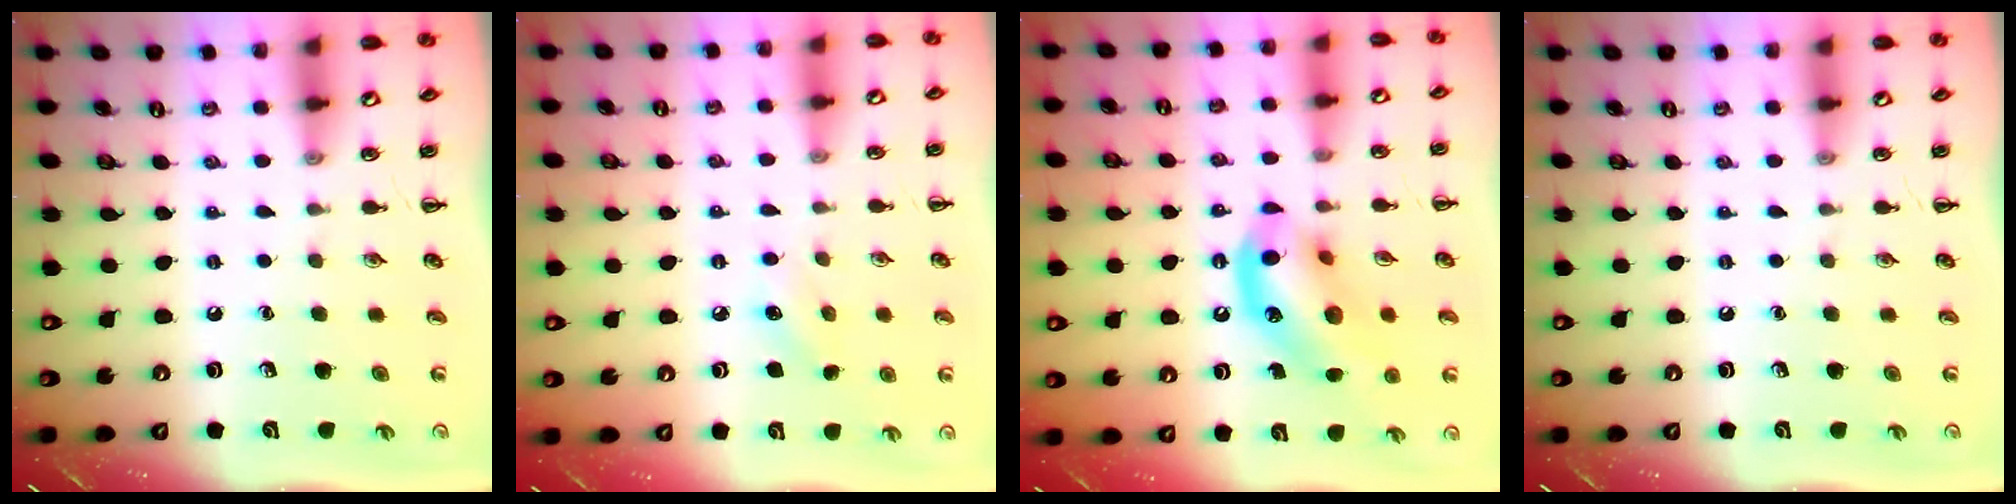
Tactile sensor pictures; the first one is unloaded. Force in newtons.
{"total": 5.2, "press": 5.0, "slide": 1.4}
{"total": 14.0, "press": 13.6, "slide": 3.3}
{"total": 0.0}